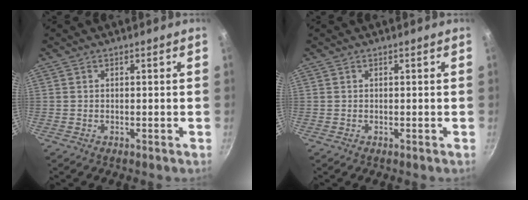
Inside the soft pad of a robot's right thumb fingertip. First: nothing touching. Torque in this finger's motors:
{"motor_torque": [-0.50, -0.50, 0.24, -0.11, 0.04]}